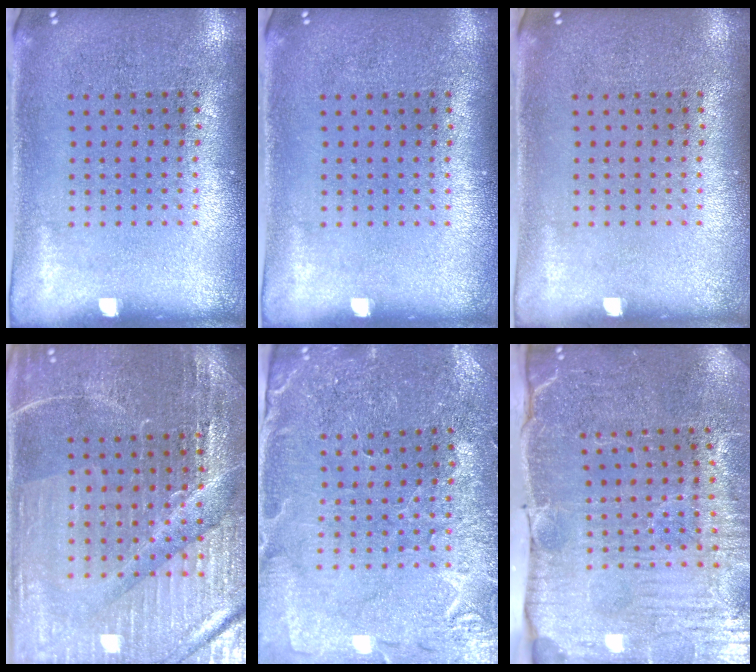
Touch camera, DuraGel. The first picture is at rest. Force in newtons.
{"total": 0.0}
{"total": 0.0}
{"total": 4.0, "press": 3.9, "slide": 0.8}
{"total": 1.0, "press": 1.0, "slide": 0.2}
{"total": 3.9, "press": 3.8, "slide": 0.8}